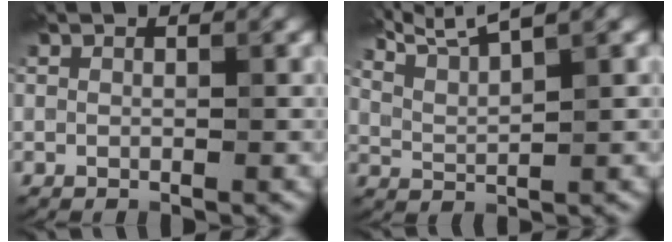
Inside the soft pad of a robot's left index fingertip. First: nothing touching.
{"total": 5.7, "force": [4.8, 0.9, 3.0], "torque": [-0.060, 0.018, 0.071]}